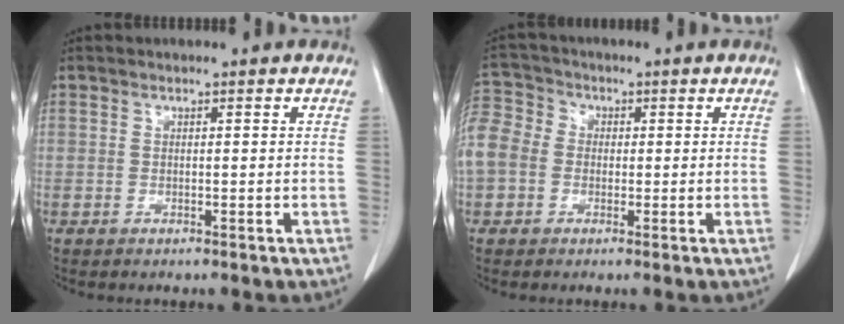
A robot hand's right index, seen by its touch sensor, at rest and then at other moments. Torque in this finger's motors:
{"motor_torque": [2.14, 0.00, 1.05, 0.21]}